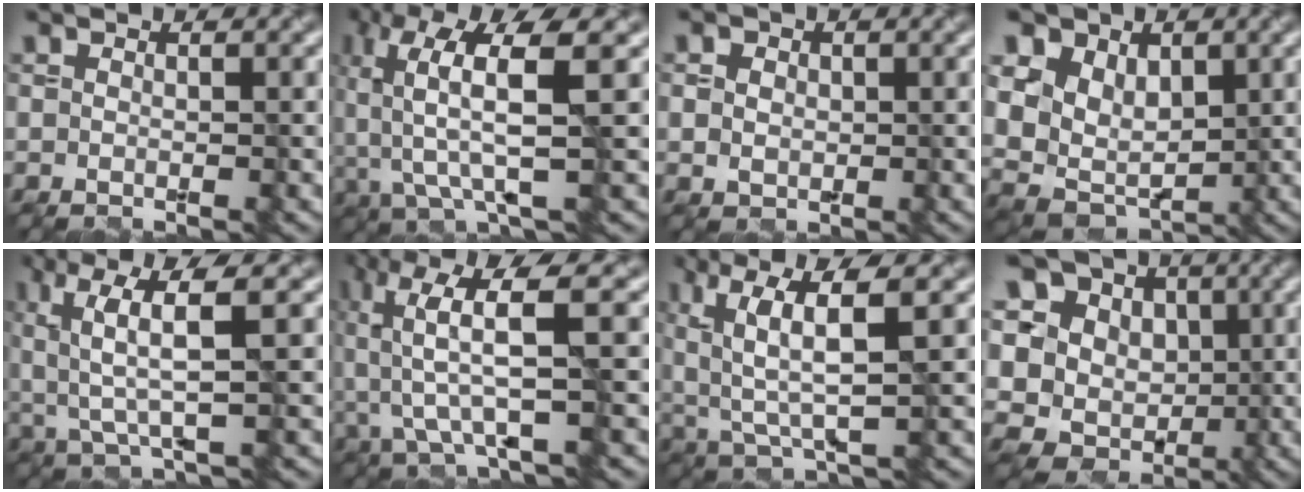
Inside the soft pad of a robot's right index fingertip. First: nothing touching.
{"total": 6.4, "force": [0.4, 1.4, 6.3], "torque": [-0.137, 0.002, 0.013]}
{"total": 2.4, "force": [0.8, 2.0, 1.1], "torque": [-0.025, 0.014, 0.017]}
{"total": 5.9, "force": [2.4, 4.7, 2.6], "torque": [-0.068, 0.010, 0.033]}
{"total": 5.1, "force": [1.2, 0.9, 4.8], "torque": [-0.105, 0.001, 0.031]}
{"total": 6.1, "force": [0.3, 1.2, 6.0], "torque": [-0.139, 0.005, 0.012]}
{"total": 6.4, "force": [2.2, 1.6, 5.8], "torque": [-0.123, 0.004, 0.051]}
{"total": 14.3, "force": [2.9, 12.3, 6.6], "torque": [-0.149, 0.028, 0.039]}